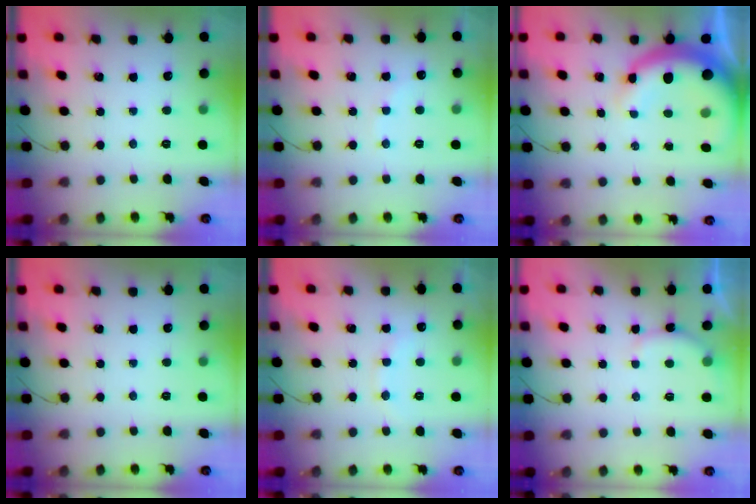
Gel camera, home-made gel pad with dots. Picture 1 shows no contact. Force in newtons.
{"total": 6.0, "press": 5.9, "slide": 1.1}
{"total": 11.2, "press": 10.9, "slide": 2.4}
{"total": 0.0}
{"total": 7.3, "press": 7.3, "slide": 0.6}
{"total": 5.2, "press": 5.1, "slide": 0.9}